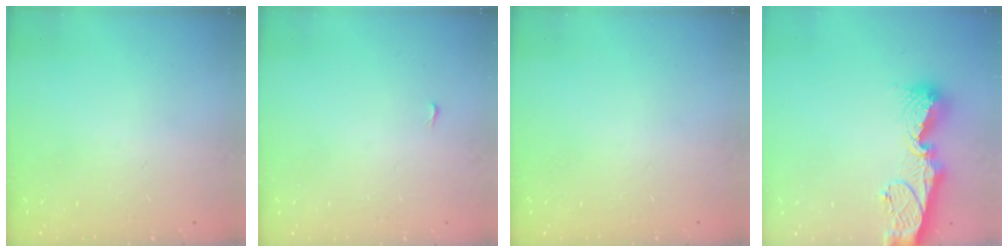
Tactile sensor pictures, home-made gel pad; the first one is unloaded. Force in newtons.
{"total": 6.7, "press": 2.3, "slide": 6.3}
{"total": 0.0}
{"total": 11.9, "press": 11.9, "slide": 1.4}